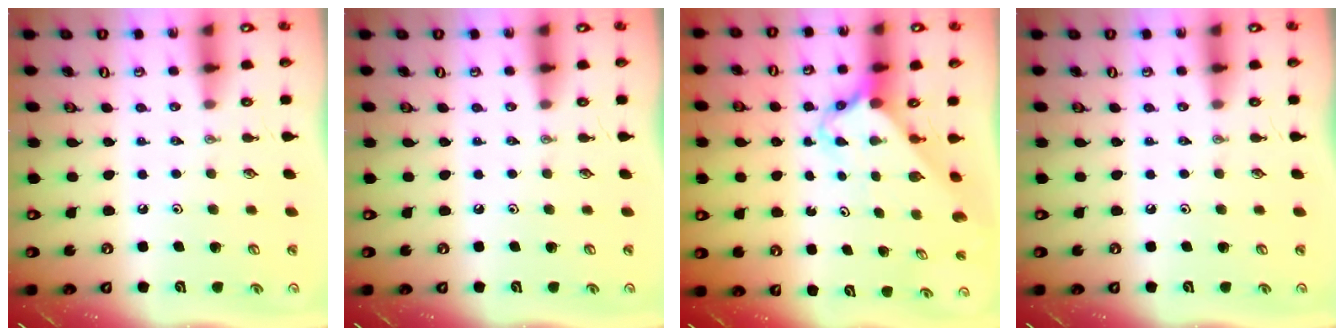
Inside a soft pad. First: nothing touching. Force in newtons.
{"total": 0.0}
{"total": 2.6, "press": 2.6, "slide": 0.2}
{"total": 0.0}